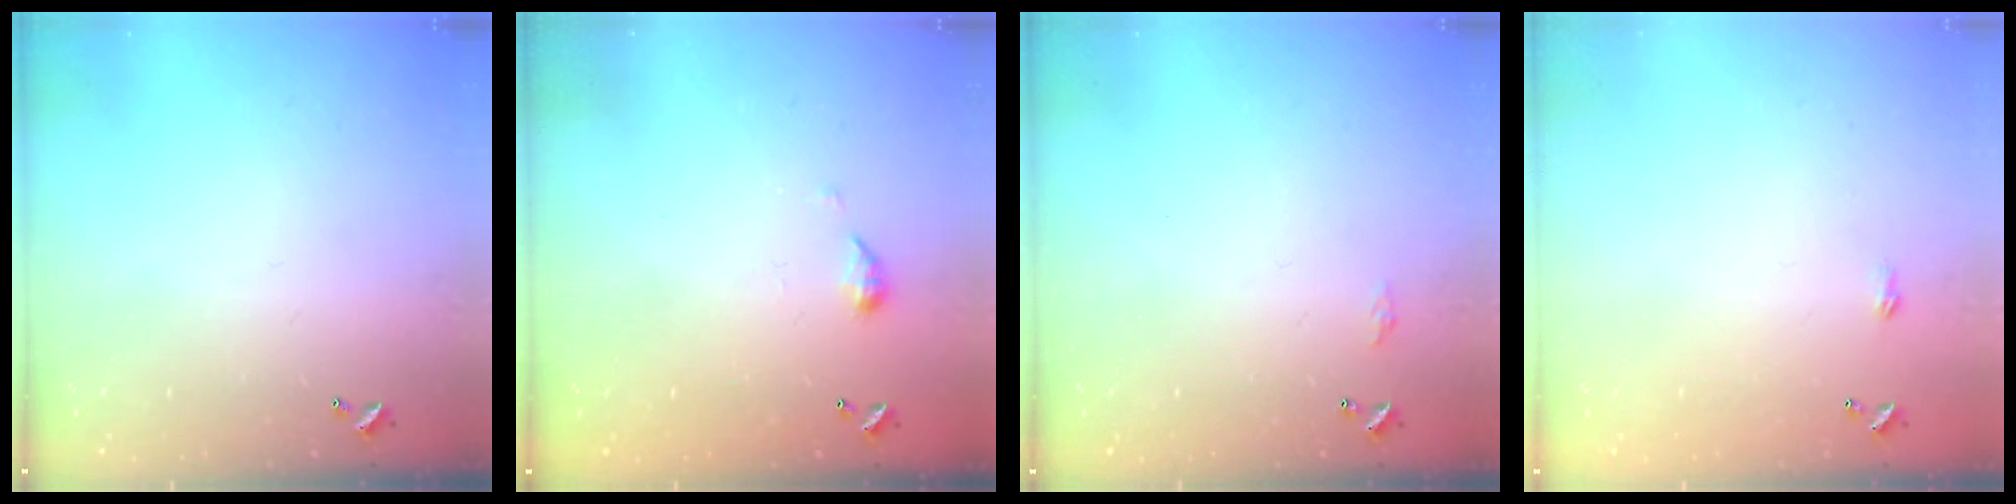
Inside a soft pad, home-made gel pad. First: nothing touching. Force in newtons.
{"total": 3.6, "press": 3.5, "slide": 0.5}
{"total": 2.8, "press": 2.8, "slide": 0.4}
{"total": 2.3, "press": 2.3, "slide": 0.4}